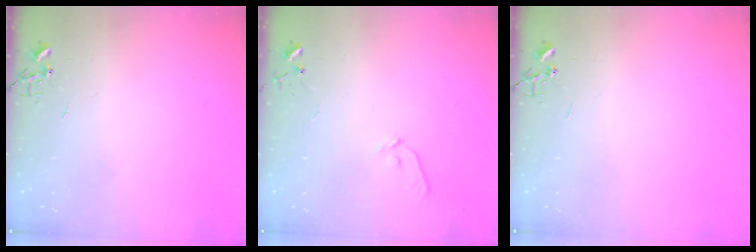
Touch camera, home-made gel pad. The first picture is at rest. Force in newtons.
{"total": 6.9, "press": 6.9, "slide": 0.7}
{"total": 0.0}